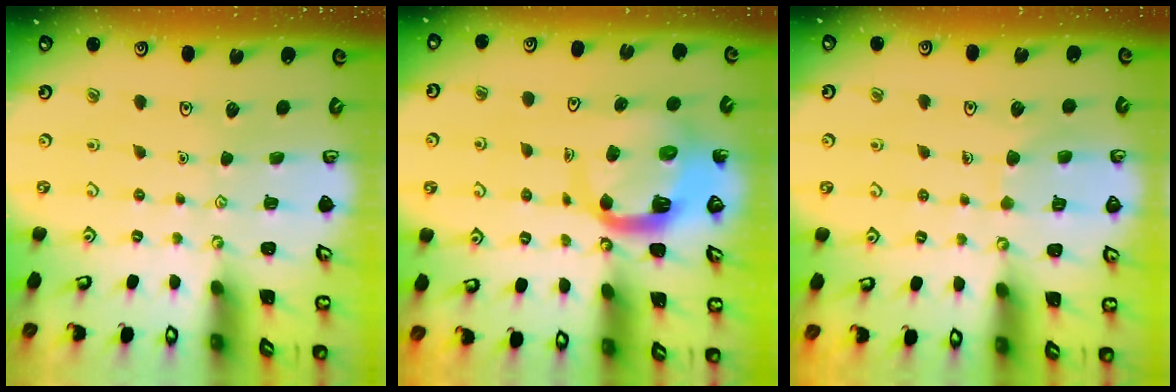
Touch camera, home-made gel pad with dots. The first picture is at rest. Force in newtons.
{"total": 9.4, "press": 9.4, "slide": 1.3}
{"total": 6.3, "press": 6.3, "slide": 0.6}